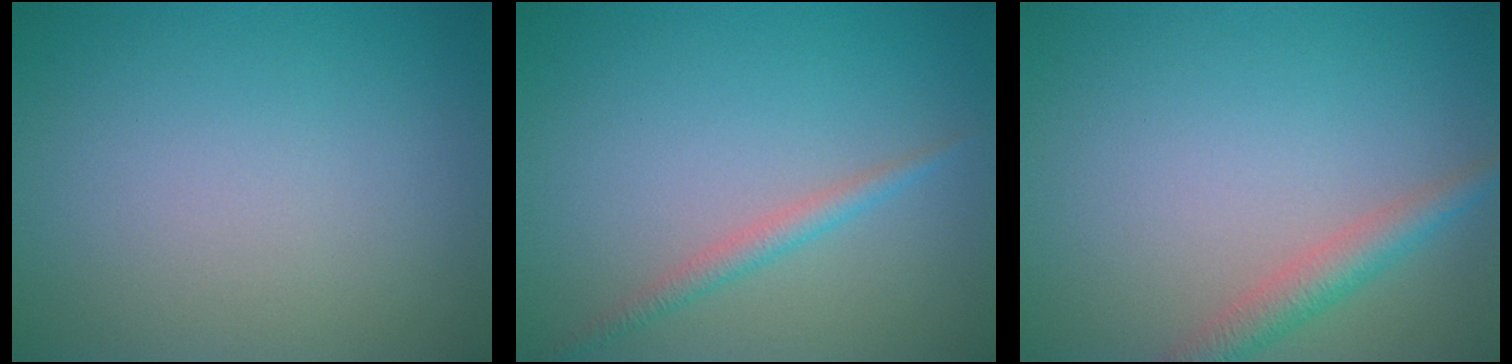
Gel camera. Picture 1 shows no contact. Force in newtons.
{"total": 1.6, "press": 1.6, "slide": 0.1}
{"total": 2.6, "press": 2.6, "slide": 0.1}